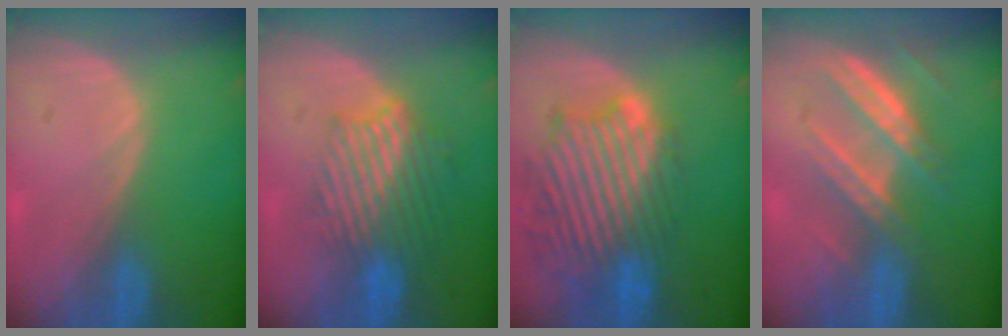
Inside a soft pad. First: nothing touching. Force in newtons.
{"total": 9.4, "press": 8.3, "slide": 4.3}
{"total": 13.0, "press": 11.6, "slide": 5.8}
{"total": 7.9, "press": 7.0, "slide": 3.6}